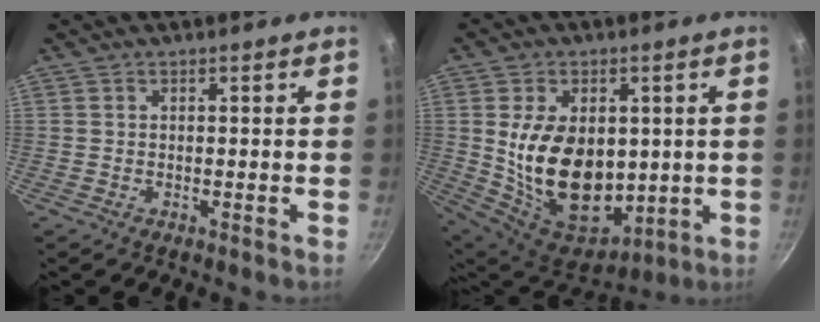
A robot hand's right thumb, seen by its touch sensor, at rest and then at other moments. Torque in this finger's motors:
{"motor_torque": [-1.15, 2.08, 0.24, 0.10, 0.23]}